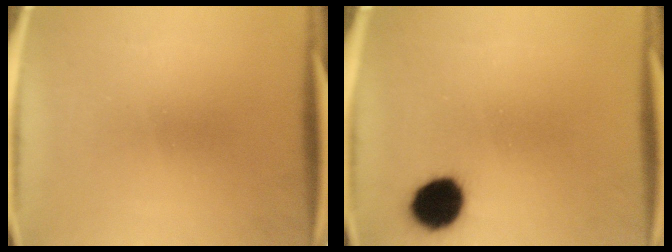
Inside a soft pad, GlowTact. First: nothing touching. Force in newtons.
{"total": 9.2}